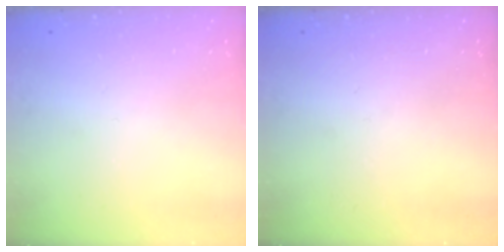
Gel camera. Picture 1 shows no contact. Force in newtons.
{"total": 0.0}